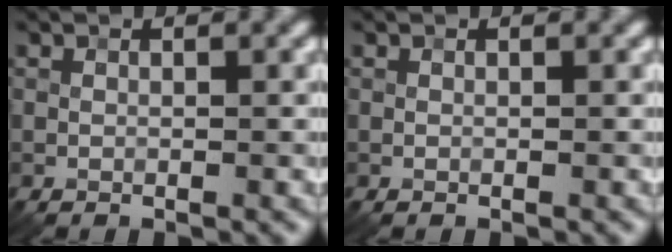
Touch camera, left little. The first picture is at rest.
{"total": 0.0}